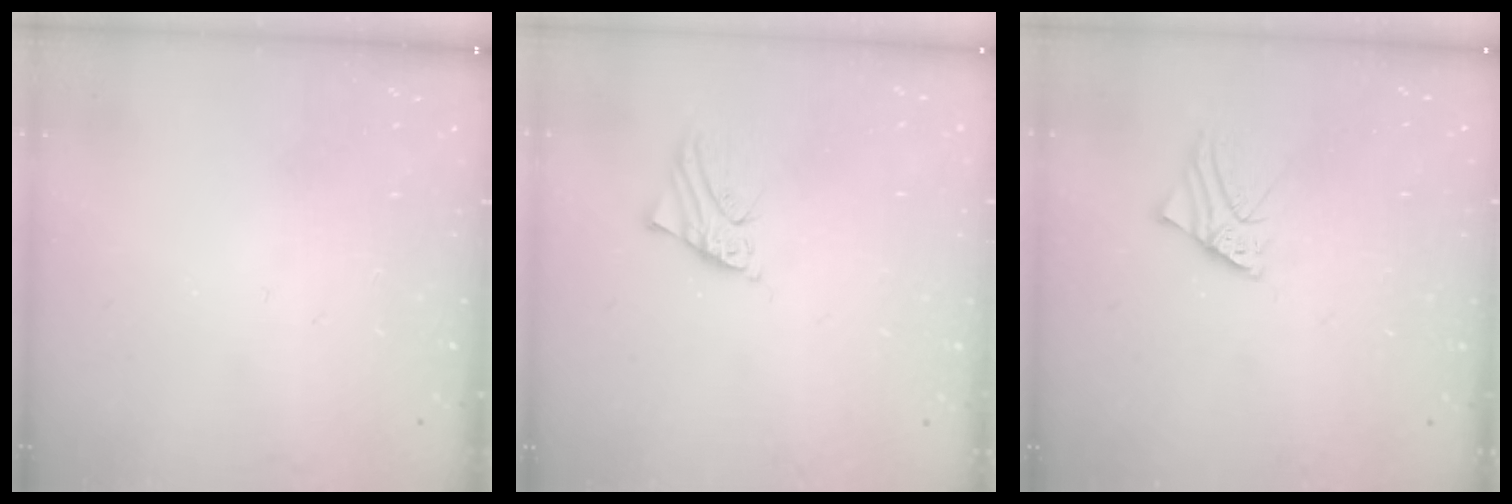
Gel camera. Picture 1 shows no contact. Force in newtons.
{"total": 2.4, "press": 2.4, "slide": 0.3}
{"total": 2.3, "press": 2.3, "slide": 0.4}